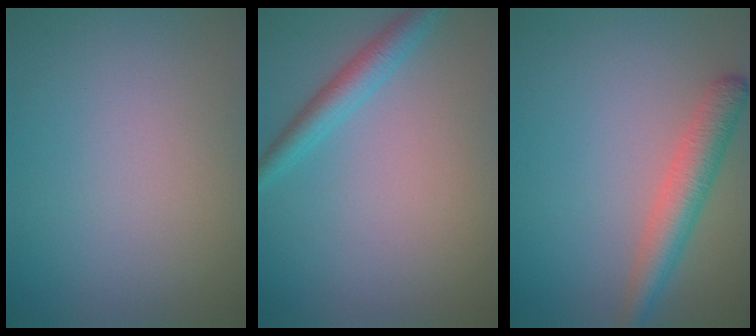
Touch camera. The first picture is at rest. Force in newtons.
{"total": 2.6, "press": 2.6, "slide": 0.1}
{"total": 3.8, "press": 3.8, "slide": 0.1}